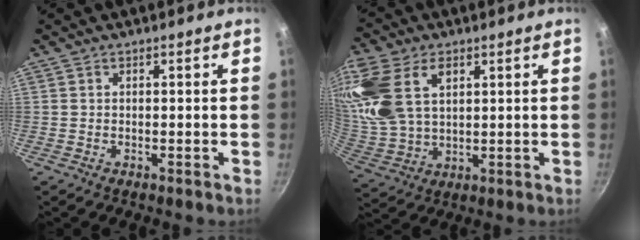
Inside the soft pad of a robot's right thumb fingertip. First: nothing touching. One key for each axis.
{"total": 19.1, "fx": 7.1, "fy": 12.0, "fz": 13.0, "tx": -0.285, "ty": -0.003, "tz": 0.148}